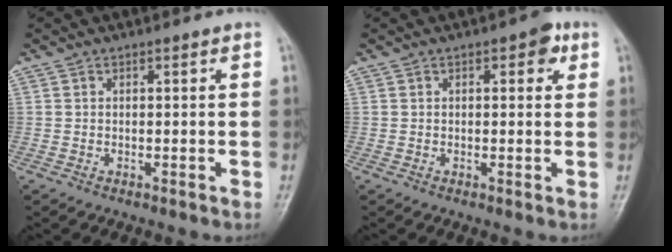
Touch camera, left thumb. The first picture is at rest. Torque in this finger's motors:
{"motor_torque": [0.54, 0.25, 0.14, -0.24, 0.00]}